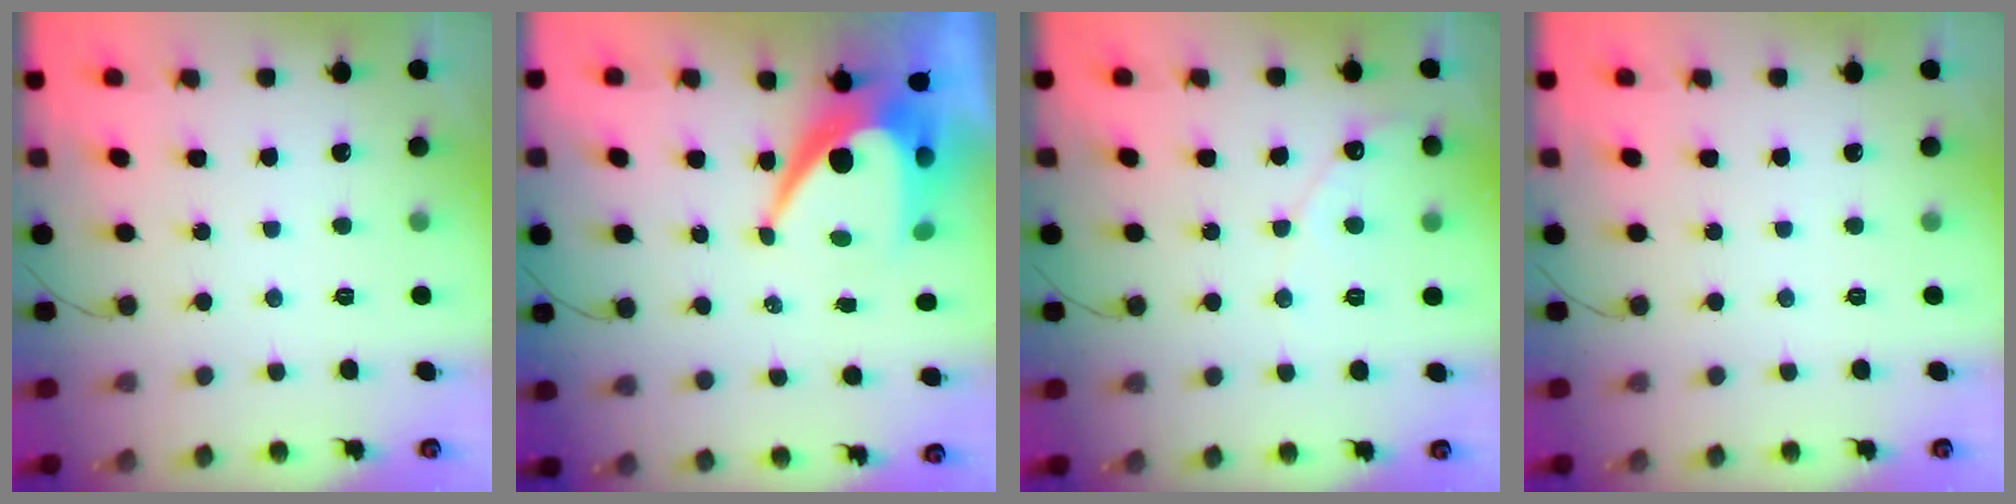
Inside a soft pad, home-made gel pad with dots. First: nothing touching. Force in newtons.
{"total": 12.5, "press": 12.4, "slide": 1.1}
{"total": 4.0, "press": 4.0, "slide": 0.3}
{"total": 0.0}